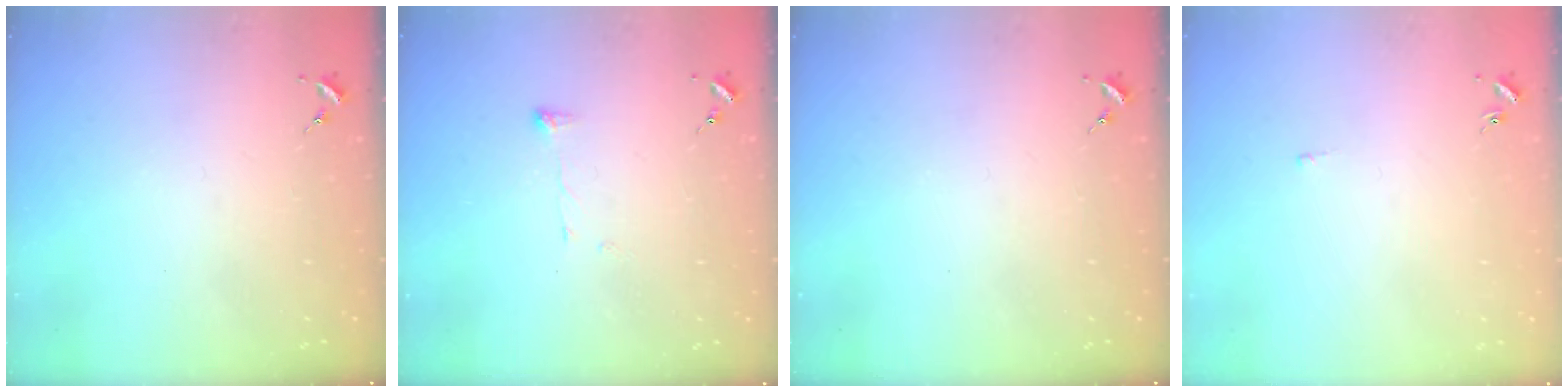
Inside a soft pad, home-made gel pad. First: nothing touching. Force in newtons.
{"total": 4.9, "press": 4.9, "slide": 0.2}
{"total": 0.0}
{"total": 2.0, "press": 1.9, "slide": 0.4}